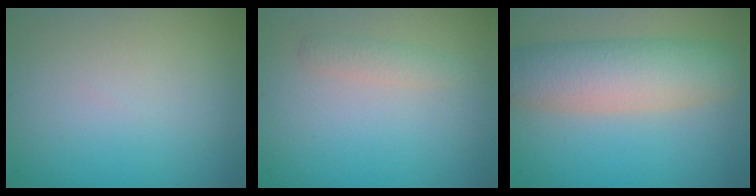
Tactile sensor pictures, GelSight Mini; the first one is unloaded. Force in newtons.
{"total": 1.3, "press": 1.3, "slide": 0.0}
{"total": 7.1, "press": 7.1, "slide": 0.5}